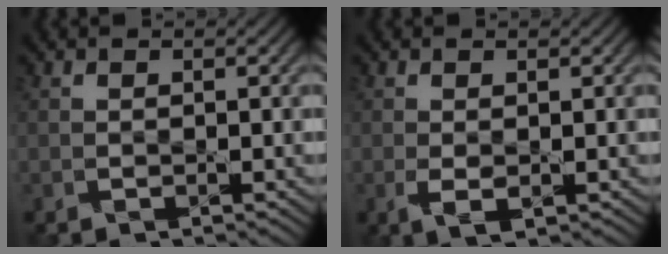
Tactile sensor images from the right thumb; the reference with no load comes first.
{"total": 2.5, "force": [-0.5, 1.3, 2.0], "torque": [-0.051, -0.008, -0.005]}